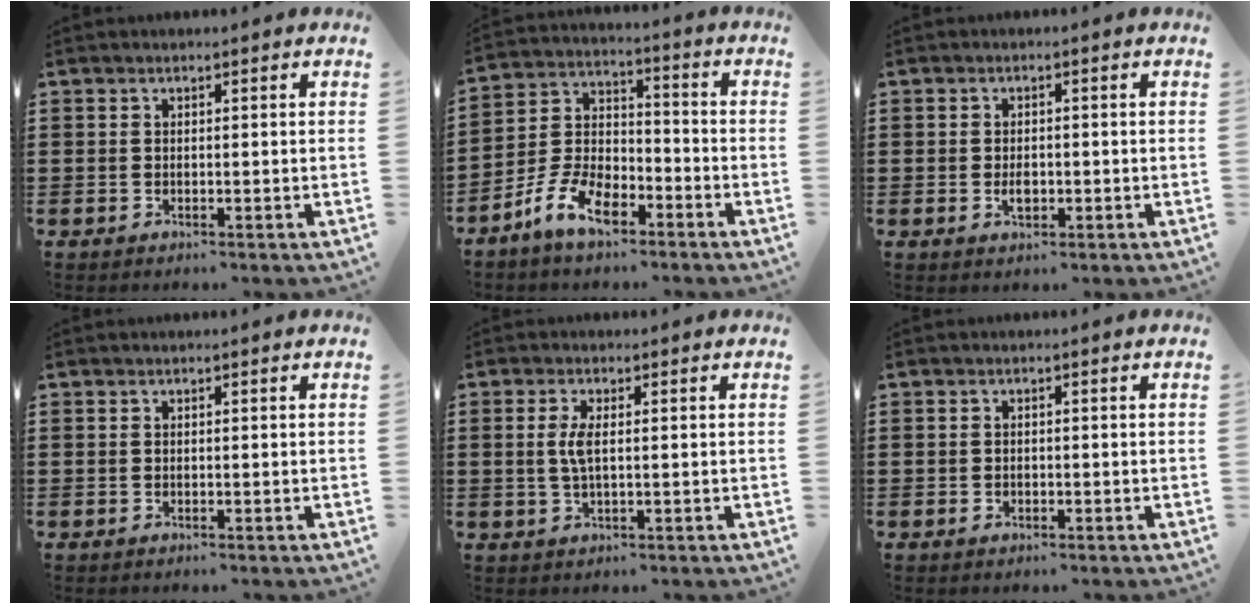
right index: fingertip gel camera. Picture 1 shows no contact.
{"total": 8.8, "force": [-5.7, 4.2, 5.2], "torque": [-0.127, 0.007, -0.111]}
{"total": 2.0, "force": [-0.4, 1.0, 1.7], "torque": [-0.034, -0.003, -0.006]}
{"total": 0.0}
{"total": 3.4, "force": [0.3, 1.0, 3.3], "torque": [-0.079, -0.004, -0.002]}
{"total": 0.7, "force": [-0.3, 0.5, 0.2], "torque": [-0.006, 0.000, -0.007]}